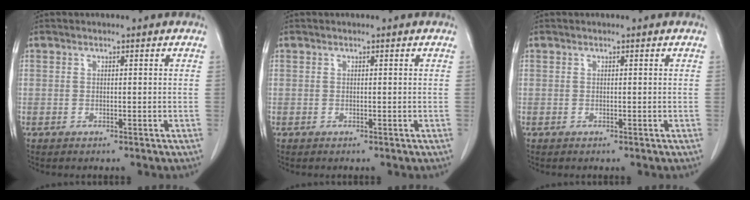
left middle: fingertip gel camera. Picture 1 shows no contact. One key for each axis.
{"total": 0.0}
{"total": 0.0}